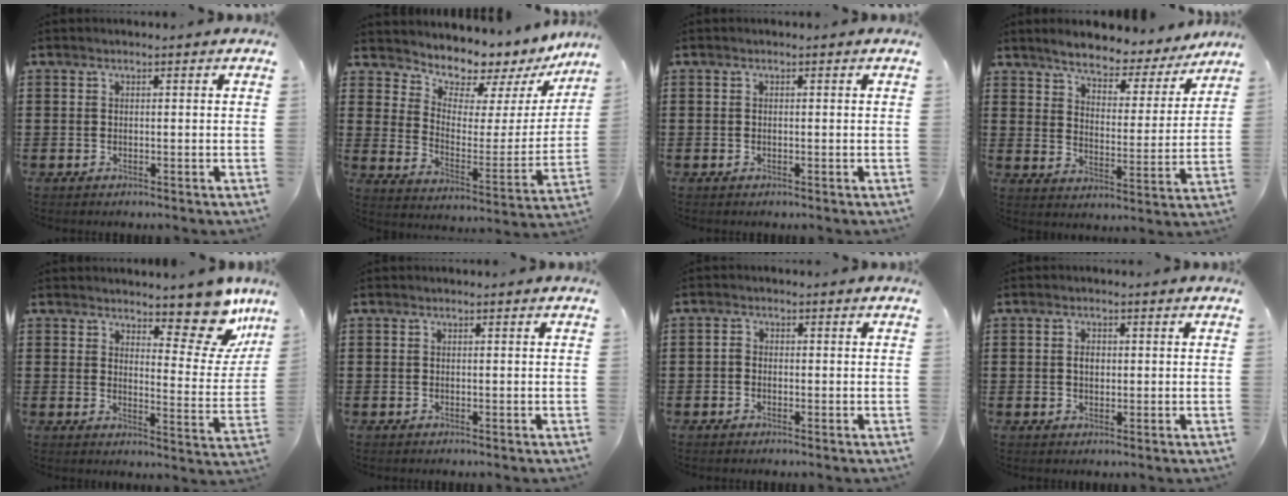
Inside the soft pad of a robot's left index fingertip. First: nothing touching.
{"total": 6.4, "force": [6.1, 2.2, 0.0], "torque": [-0.028, -0.061, 0.102]}
{"total": 0.0}
{"total": 5.3, "force": [5.0, 0.9, 1.3], "torque": [-0.046, -0.035, 0.079]}
{"total": 10.6, "force": [8.6, 3.2, 5.3], "torque": [-0.068, -0.059, 0.149]}
{"total": 0.0}
{"total": 1.1, "force": [-0.5, 0.8, 0.6], "torque": [-0.014, 0.002, -0.010]}
{"total": 2.0, "force": [0.3, 1.2, 1.5], "torque": [-0.033, 0.007, 0.005]}